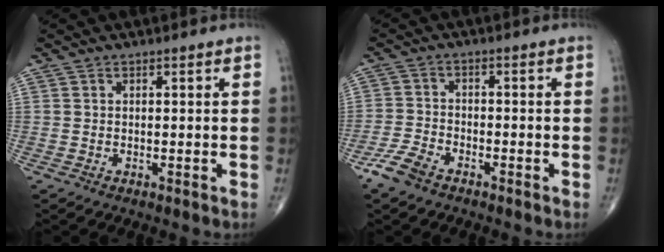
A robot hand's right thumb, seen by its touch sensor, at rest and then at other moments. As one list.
[{"total": 5.3, "force": [-3.9, 2.4, 2.8], "torque": [-0.066, 0.010, -0.079]}]